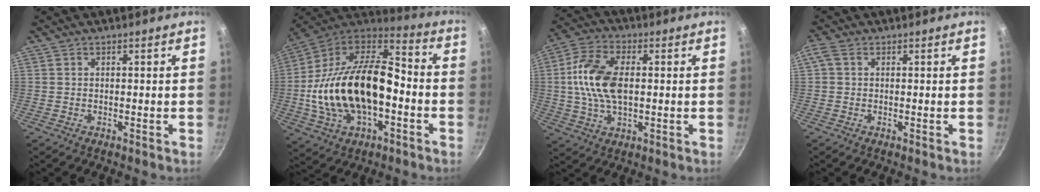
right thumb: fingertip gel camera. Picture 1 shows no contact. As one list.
[{"total": 27.1, "force": [-3.9, 15.5, 21.9], "torque": [-0.401, 0.049, -0.073]}, {"total": 12.9, "force": [0.8, 7.4, 10.6], "torque": [-0.203, 0.018, 0.009]}, {"total": 2.2, "force": [0.5, 1.5, 1.4], "torque": [-0.036, 0.010, 0.007]}]